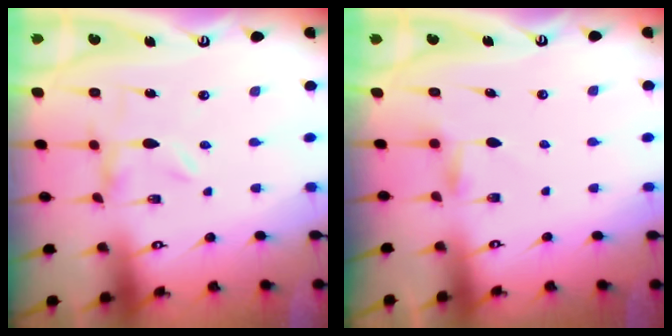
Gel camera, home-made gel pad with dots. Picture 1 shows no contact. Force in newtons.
{"total": 3.8, "press": 3.8, "slide": 0.4}